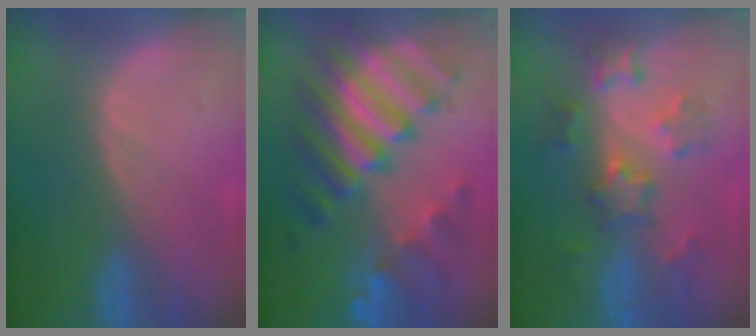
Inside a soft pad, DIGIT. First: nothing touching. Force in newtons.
{"total": 10.9, "press": 10.9, "slide": 0.9}
{"total": 6.9, "press": 6.9, "slide": 0.2}